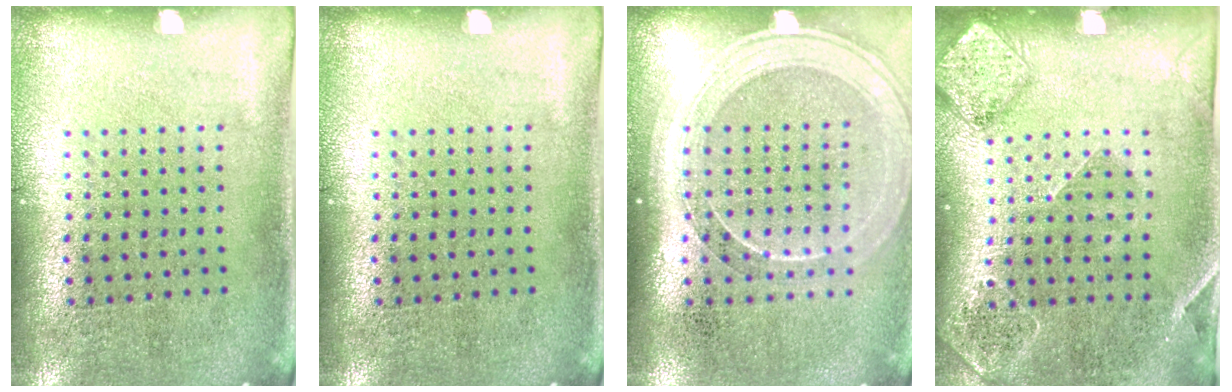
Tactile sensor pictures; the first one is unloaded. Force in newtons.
{"total": 0.0}
{"total": 1.7, "press": 1.5, "slide": 0.6}
{"total": 1.6, "press": 1.5, "slide": 0.3}